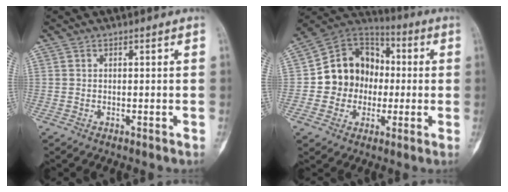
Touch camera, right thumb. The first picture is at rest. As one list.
[{"total": 14.9, "force": [-1.1, 13.1, 6.9], "torque": [-0.060, 0.034, -0.024]}]